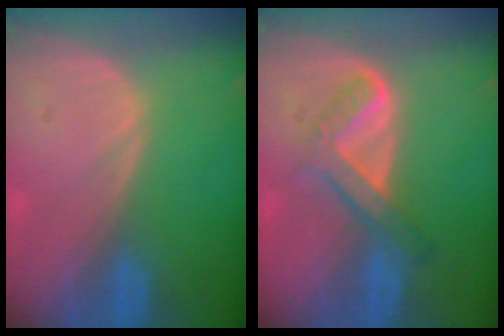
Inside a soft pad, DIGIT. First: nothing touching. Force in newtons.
{"total": 5.8, "press": 5.2, "slide": 2.5}